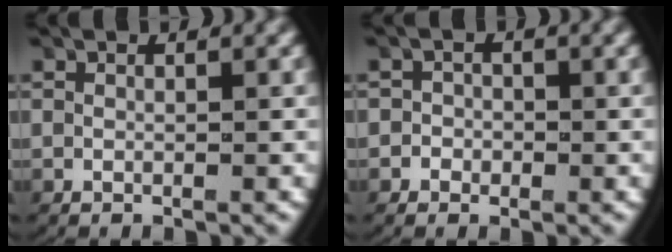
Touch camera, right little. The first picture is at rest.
{"total": 1.5, "force": [-0.9, 1.1, 0.0], "torque": [0.004, 0.000, -0.022]}